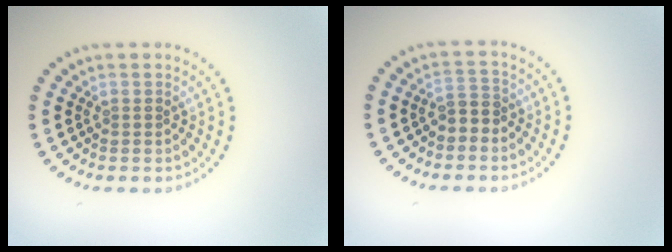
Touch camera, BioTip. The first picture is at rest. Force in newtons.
{"total": 1.9, "press": 1.7, "slide": 0.9}